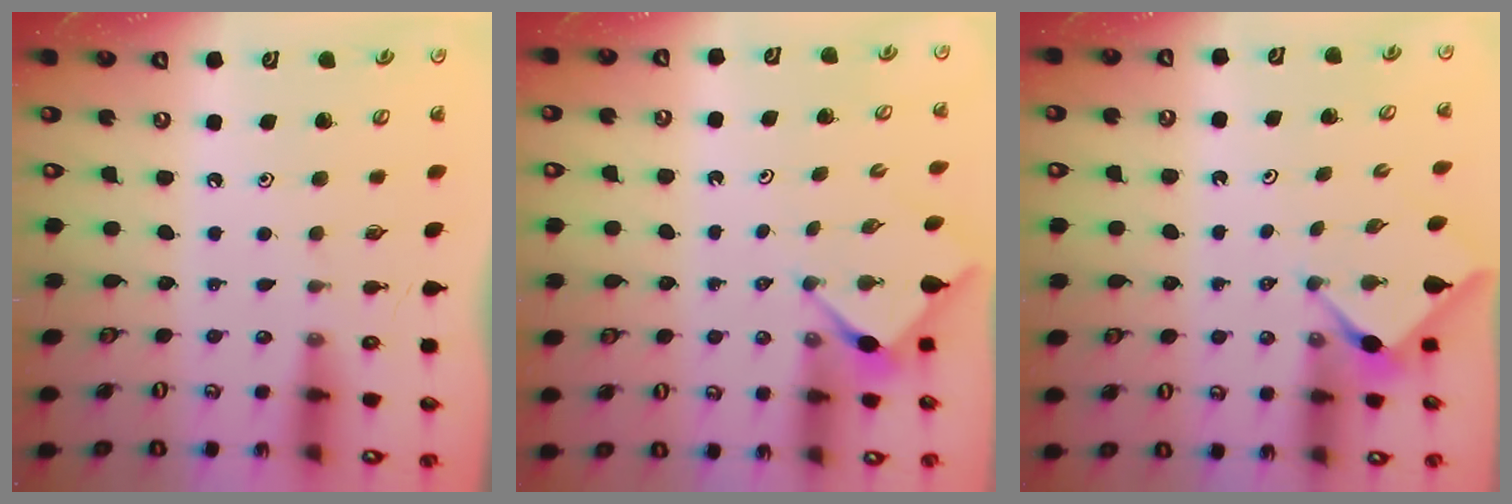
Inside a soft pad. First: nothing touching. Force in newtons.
{"total": 2.8, "press": 2.7, "slide": 0.3}
{"total": 2.9, "press": 2.8, "slide": 0.3}